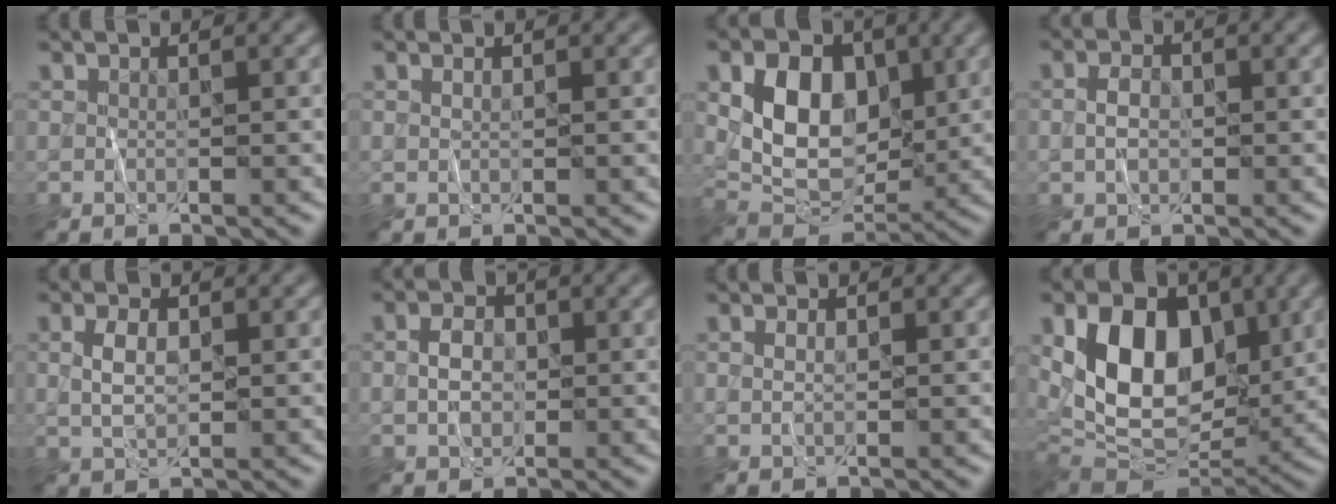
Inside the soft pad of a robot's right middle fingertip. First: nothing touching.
{"total": 0.0}
{"total": 8.3, "force": [1.5, 5.9, 5.6], "torque": [-0.097, -0.008, 0.025]}
{"total": 2.0, "force": [-0.2, 1.5, 1.4], "torque": [-0.026, 0.005, -0.008]}
{"total": 2.5, "force": [0.2, 1.6, 2.0], "torque": [-0.044, 0.000, 0.007]}
{"total": 2.8, "force": [-0.2, 2.1, 1.8], "torque": [-0.034, 0.004, -0.008]}
{"total": 0.9, "force": [0.1, 0.5, 0.7], "torque": [-0.014, -0.001, 0.003]}
{"total": 10.9, "force": [2.1, 7.3, 7.7], "torque": [-0.128, -0.009, 0.035]}